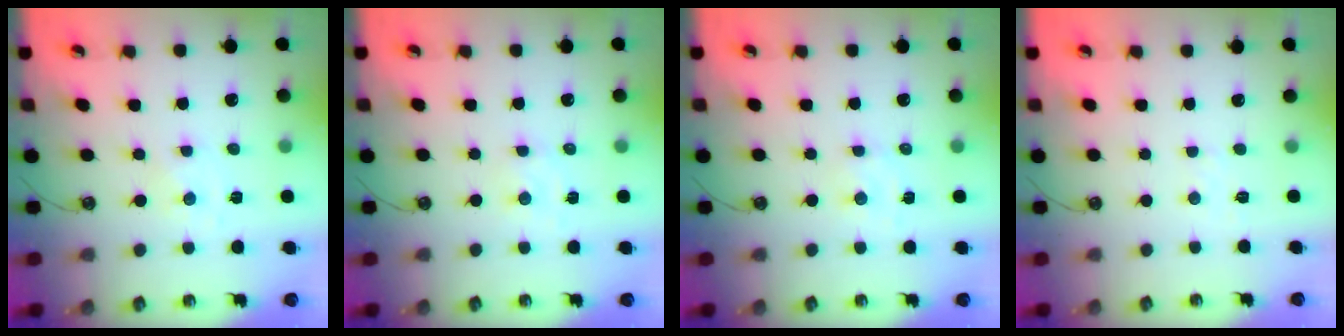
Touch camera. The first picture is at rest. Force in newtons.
{"total": 1.9, "press": 1.9, "slide": 0.3}
{"total": 2.3, "press": 2.3, "slide": 0.3}
{"total": 2.5, "press": 2.5, "slide": 0.4}